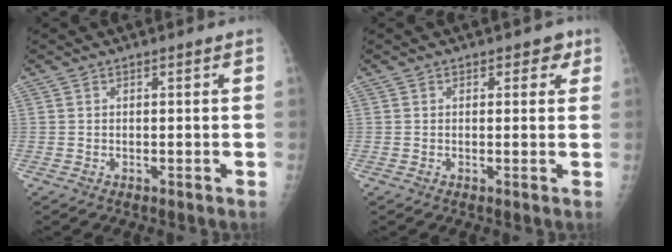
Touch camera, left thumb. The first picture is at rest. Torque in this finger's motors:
{"motor_torque": [-0.06, -0.04, -0.19, -0.20, -0.05]}